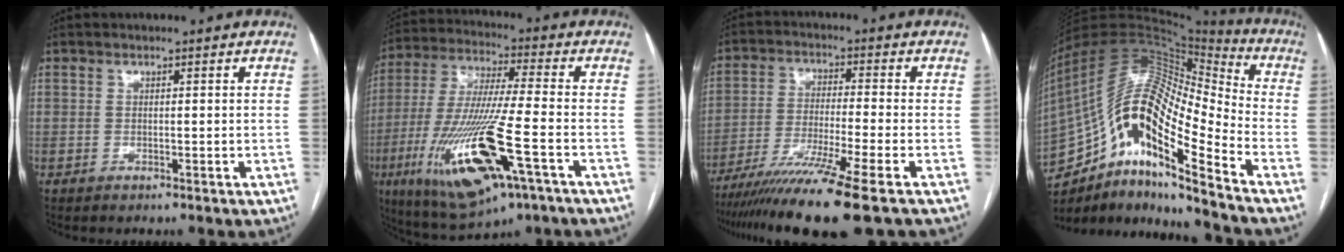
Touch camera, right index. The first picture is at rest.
{"total": 19.9, "force": [-7.7, 2.6, 18.2], "torque": [-0.396, -0.043, -0.133]}
{"total": 13.8, "force": [-10.0, -1.6, 9.4], "torque": [-0.172, -0.041, -0.166]}
{"total": 19.7, "force": [-10.1, 4.4, 16.4], "torque": [-0.315, 0.042, -0.174]}